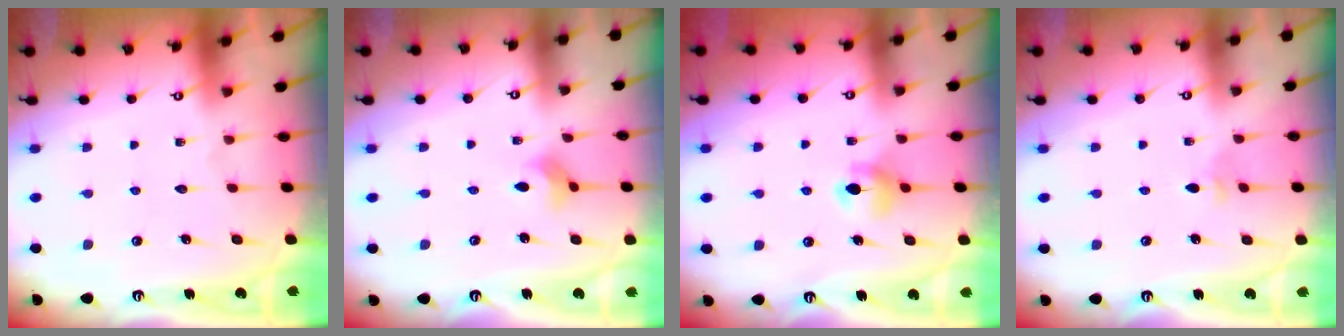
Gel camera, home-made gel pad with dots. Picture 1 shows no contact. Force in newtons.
{"total": 2.8, "press": 2.8, "slide": 0.1}
{"total": 6.2, "press": 6.1, "slide": 1.0}
{"total": 2.3, "press": 2.2, "slide": 0.8}